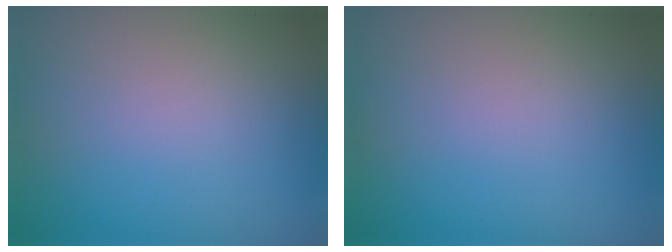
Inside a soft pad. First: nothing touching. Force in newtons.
{"total": 0.0}